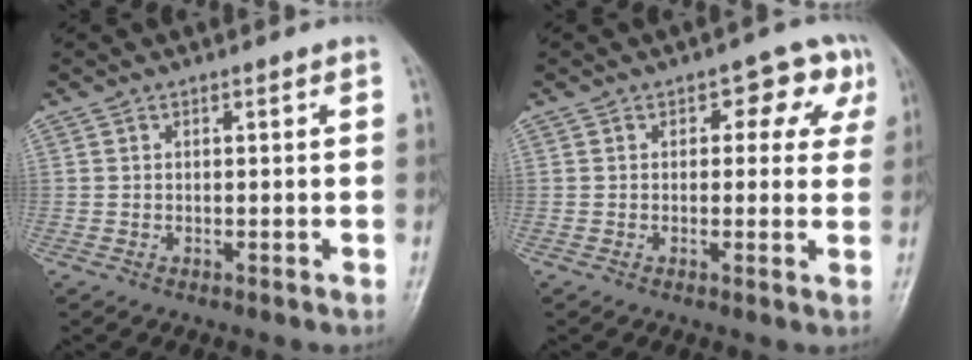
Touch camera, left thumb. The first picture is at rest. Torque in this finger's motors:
{"motor_torque": [0.11, 0.15, 0.12, 0.12, 0.06]}